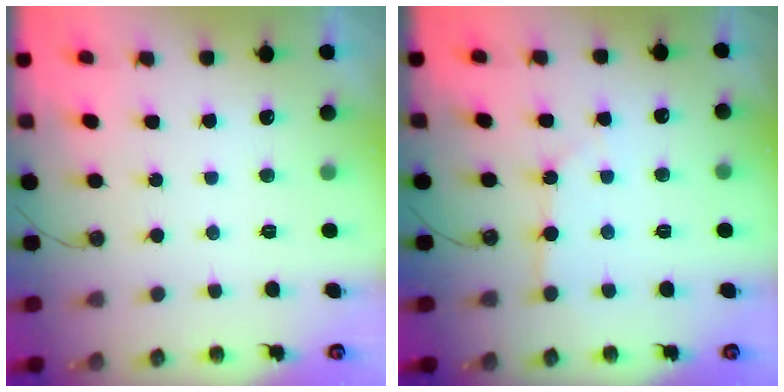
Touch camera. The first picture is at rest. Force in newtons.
{"total": 3.4, "press": 3.4, "slide": 0.3}